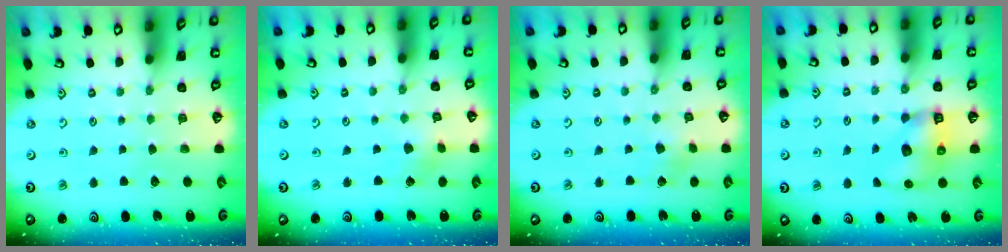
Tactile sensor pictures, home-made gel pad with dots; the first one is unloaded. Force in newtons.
{"total": 2.4, "press": 2.4, "slide": 0.2}
{"total": 2.3, "press": 2.3, "slide": 0.3}
{"total": 8.0, "press": 7.9, "slide": 1.2}